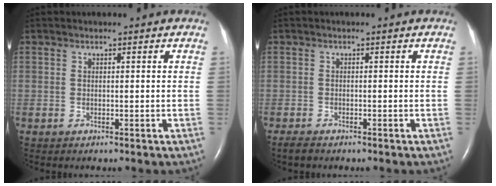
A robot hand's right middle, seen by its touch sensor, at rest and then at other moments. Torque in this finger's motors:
{"motor_torque": [0.22, -0.17, -0.03, 0.00]}